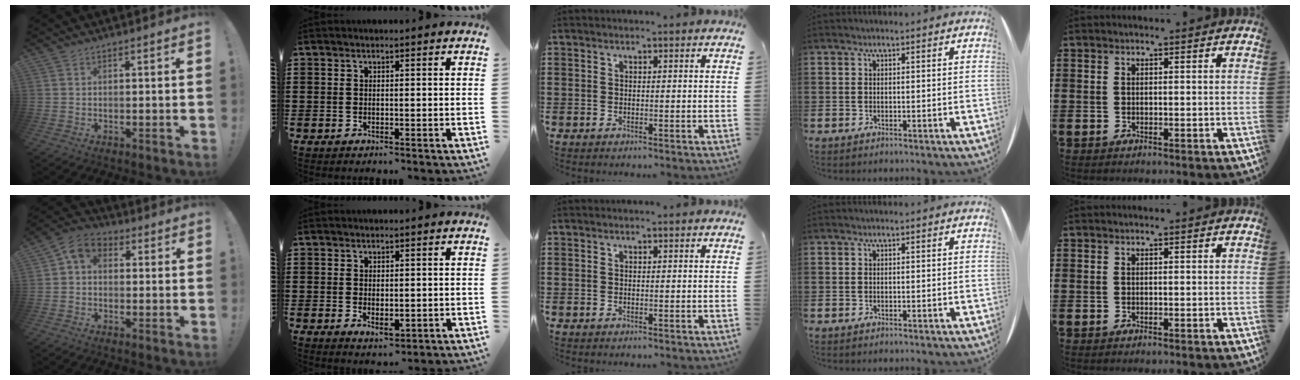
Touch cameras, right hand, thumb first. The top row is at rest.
{"thumb": {"total": 5.6, "force": [0.3, 4.3, 3.6], "torque": [-0.061, 0.011, 0.010]}, "index": {"total": 1.6, "force": [-0.1, 0.8, 1.3], "torque": [-0.028, -0.002, 0.001]}}